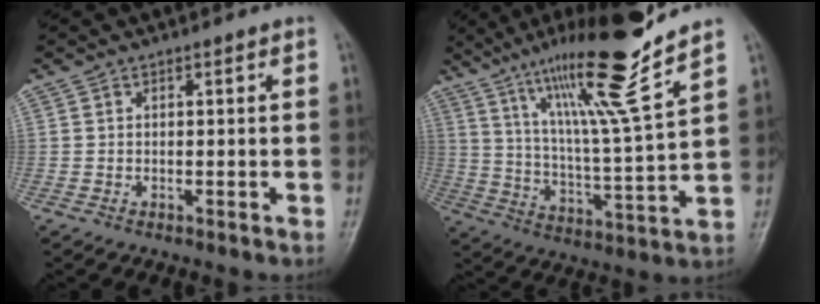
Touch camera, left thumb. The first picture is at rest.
{"total": 17.8, "force": [12.3, 0.3, 12.9], "torque": [-0.210, -0.067, 0.211]}